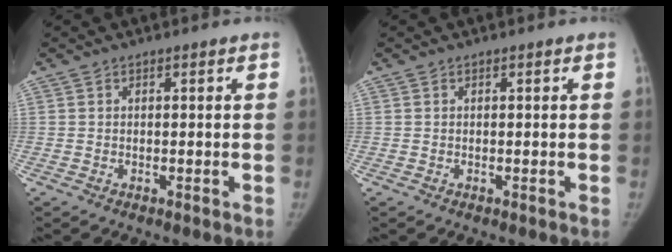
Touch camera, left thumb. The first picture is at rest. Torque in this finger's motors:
{"motor_torque": [0.01, 0.01, 0.20, -0.20, 0.03]}